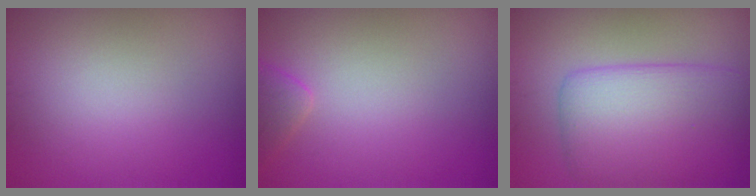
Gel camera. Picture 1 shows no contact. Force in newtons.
{"total": 1.4, "press": 1.4, "slide": 0.2}
{"total": 6.8, "press": 6.8, "slide": 0.0}